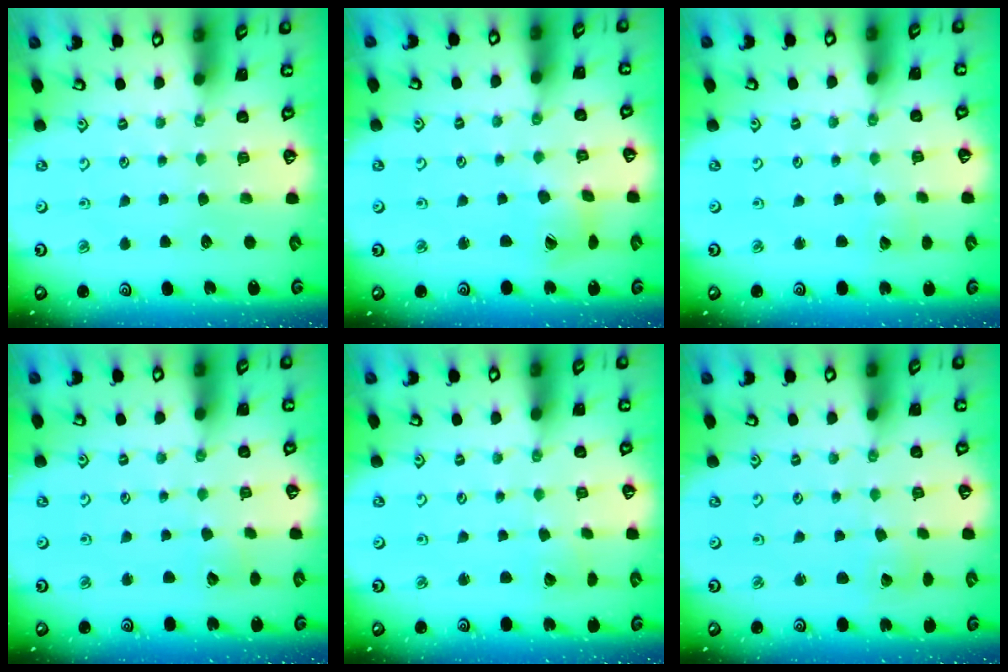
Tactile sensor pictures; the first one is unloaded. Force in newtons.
{"total": 4.9, "press": 4.9, "slide": 0.5}
{"total": 2.0, "press": 2.0, "slide": 0.2}
{"total": 3.2, "press": 3.2, "slide": 0.4}
{"total": 2.4, "press": 2.4, "slide": 0.2}
{"total": 1.7, "press": 1.7, "slide": 0.1}